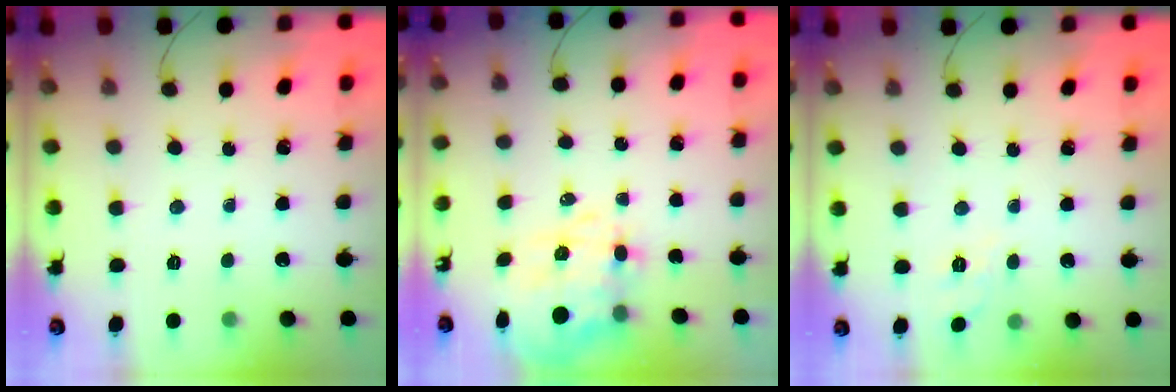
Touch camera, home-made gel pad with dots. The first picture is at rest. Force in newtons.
{"total": 11.5, "press": 11.1, "slide": 3.0}
{"total": 4.6, "press": 4.2, "slide": 1.7}